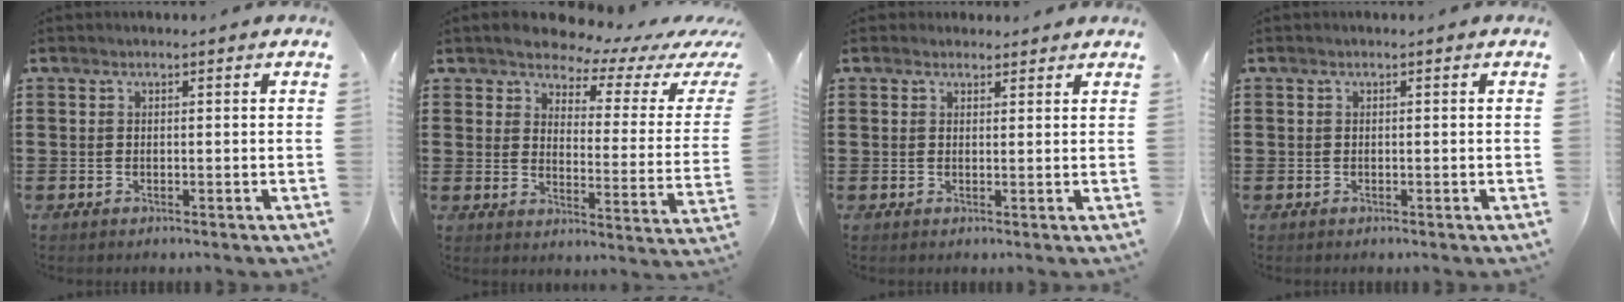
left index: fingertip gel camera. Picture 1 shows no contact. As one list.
[{"total": 4.9, "force": [4.6, 1.4, 1.0], "torque": [-0.035, -0.037, 0.074]}, {"total": 1.7, "force": [1.6, 0.7, 0.1], "torque": [-0.005, 0.005, 0.031]}, {"total": 0.0}]